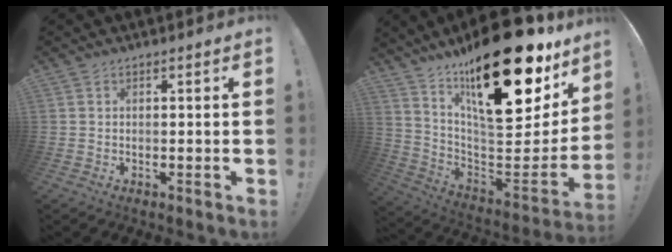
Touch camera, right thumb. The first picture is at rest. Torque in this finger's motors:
{"motor_torque": [-1.17, 3.85, 1.41, 1.36, 0.28]}